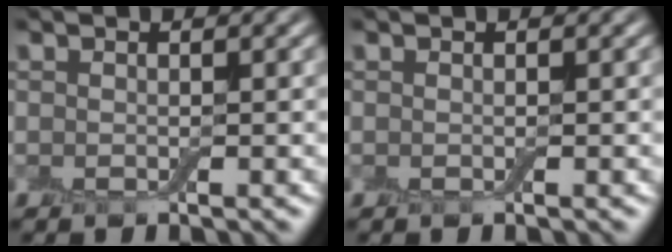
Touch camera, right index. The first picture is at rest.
{"total": 0.0}